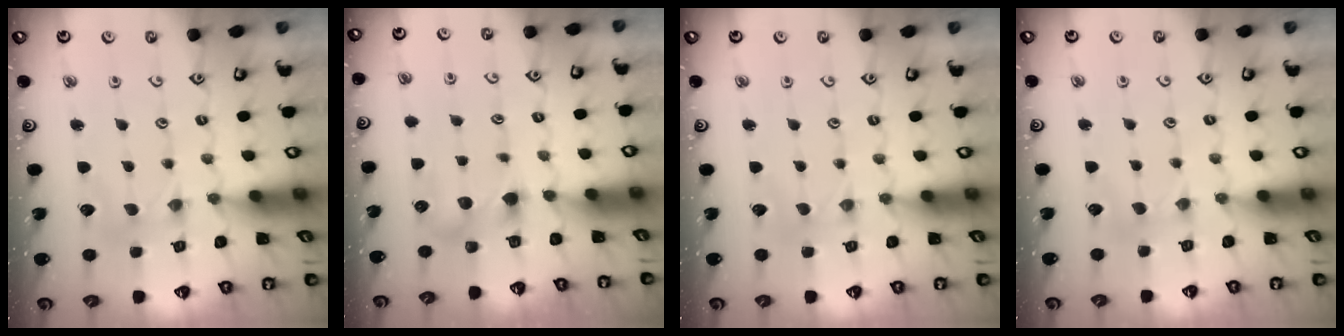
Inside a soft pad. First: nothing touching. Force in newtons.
{"total": 5.9, "press": 5.9, "slide": 0.7}
{"total": 0.0}
{"total": 2.1, "press": 2.0, "slide": 0.3}